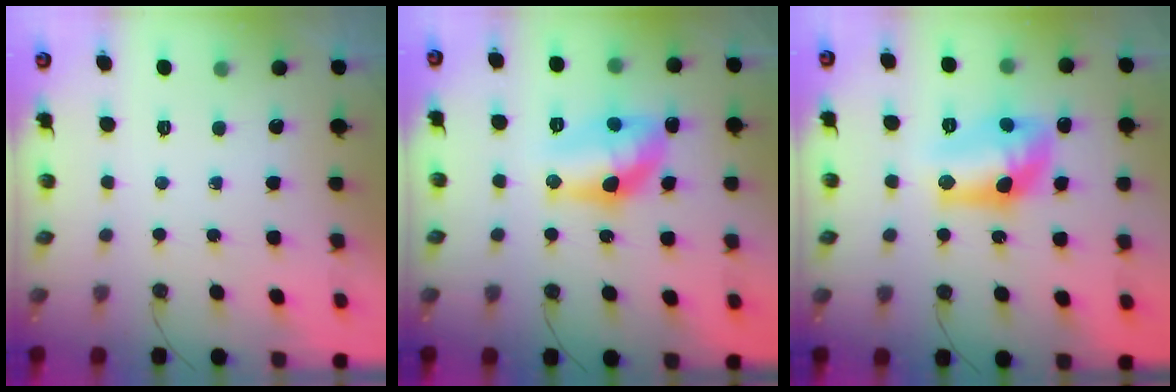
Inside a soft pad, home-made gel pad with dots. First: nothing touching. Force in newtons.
{"total": 12.6, "press": 12.6, "slide": 0.6}
{"total": 13.7, "press": 13.7, "slide": 0.8}